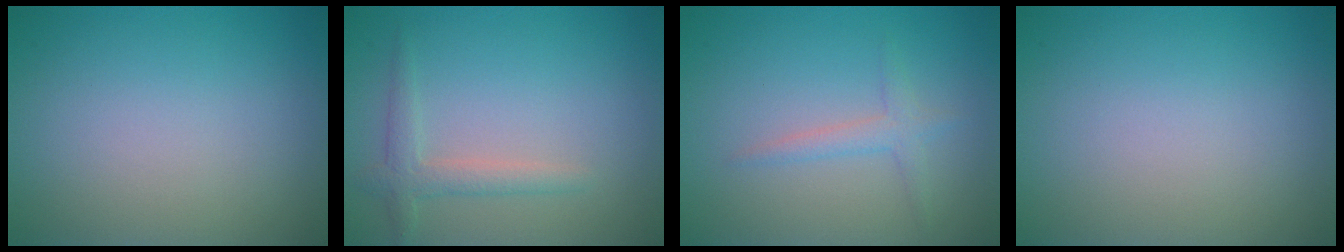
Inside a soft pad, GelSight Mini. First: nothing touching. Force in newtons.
{"total": 2.1, "press": 2.1, "slide": 0.1}
{"total": 1.7, "press": 1.7, "slide": 0.0}
{"total": 0.0}